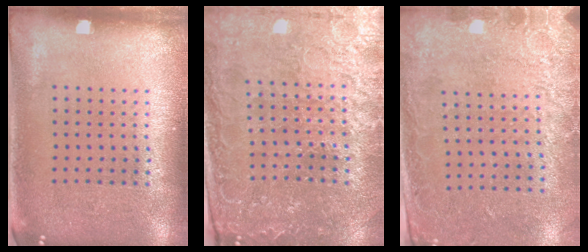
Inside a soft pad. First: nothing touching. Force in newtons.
{"total": 3.1, "press": 3.1, "slide": 0.4}
{"total": 2.6, "press": 1.9, "slide": 1.8}